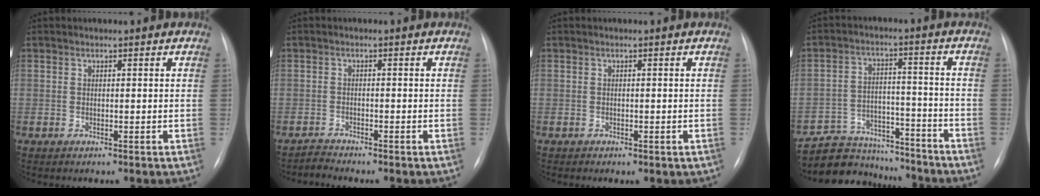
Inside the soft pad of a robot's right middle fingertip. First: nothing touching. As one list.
[{"total": 1.5, "force": [-1.4, -0.2, -0.4], "torque": [0.007, -0.011, -0.024]}, {"total": 0.7, "force": [-0.3, 0.5, 0.4], "torque": [-0.007, -0.001, -0.001]}, {"total": 13.8, "force": [-12.7, 5.2, 2.0], "torque": [-0.031, 0.034, -0.187]}]